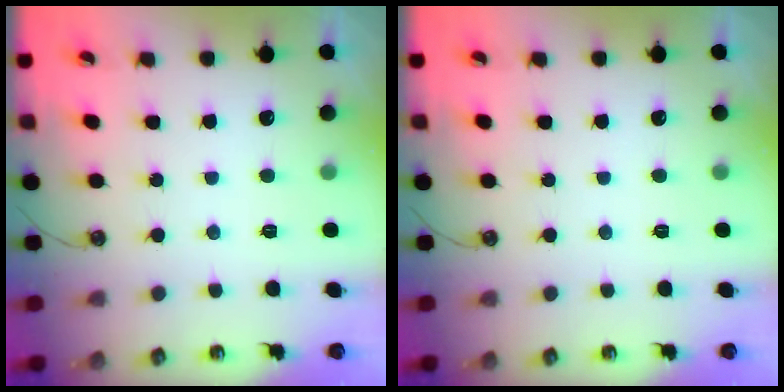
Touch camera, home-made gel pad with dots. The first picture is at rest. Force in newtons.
{"total": 0.0}